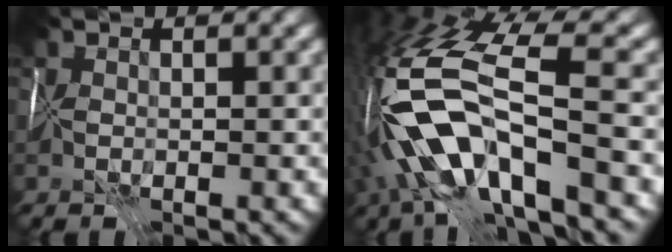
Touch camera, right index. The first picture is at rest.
{"total": 12.2, "force": [-3.4, 4.6, 10.7], "torque": [-0.211, 0.012, -0.059]}